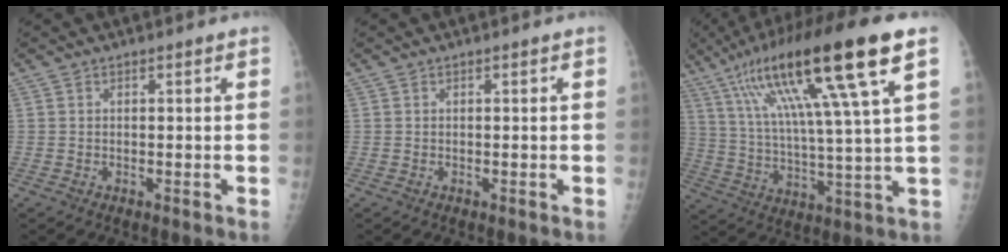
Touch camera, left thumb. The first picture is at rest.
{"total": 0.0}
{"total": 22.6, "force": [11.0, 2.0, 19.6], "torque": [-0.353, -0.009, 0.185]}